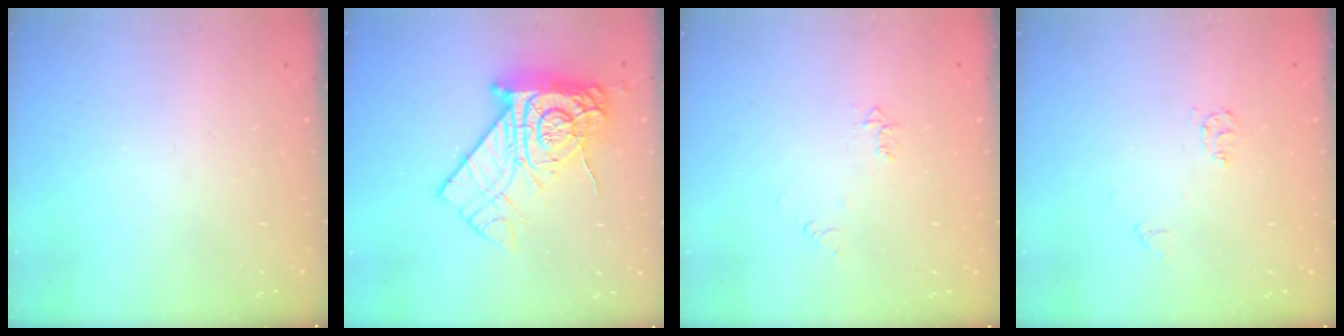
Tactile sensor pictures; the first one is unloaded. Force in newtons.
{"total": 20.2, "press": 20.1, "slide": 1.9}
{"total": 4.7, "press": 4.6, "slide": 0.6}
{"total": 5.5, "press": 5.4, "slide": 0.6}